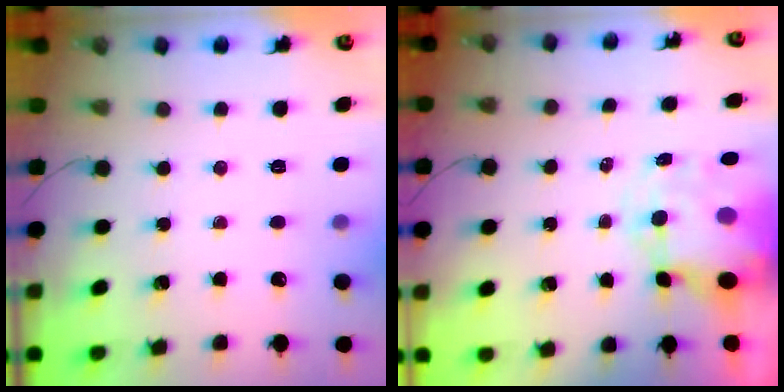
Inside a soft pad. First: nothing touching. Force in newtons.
{"total": 9.3, "press": 9.0, "slide": 2.4}